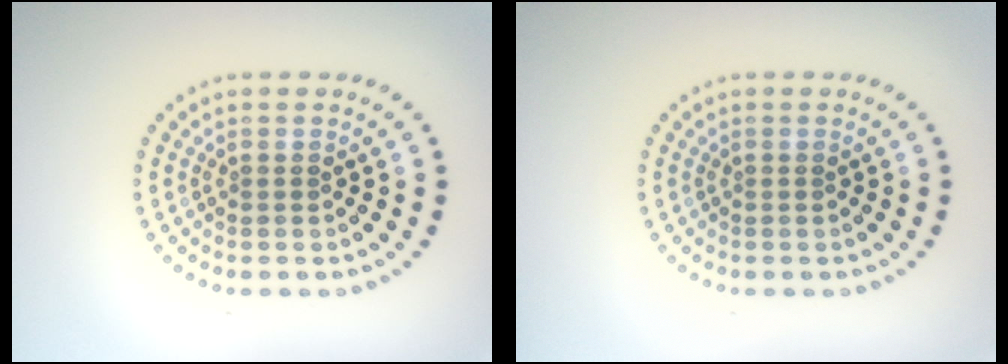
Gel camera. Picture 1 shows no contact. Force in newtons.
{"total": 0.0}